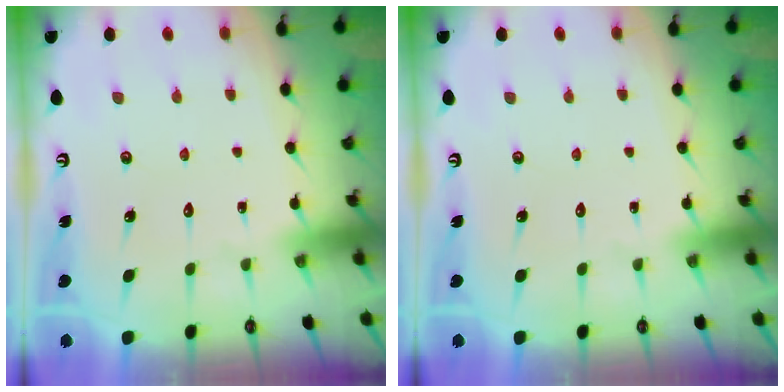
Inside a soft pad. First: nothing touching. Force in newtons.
{"total": 0.0}